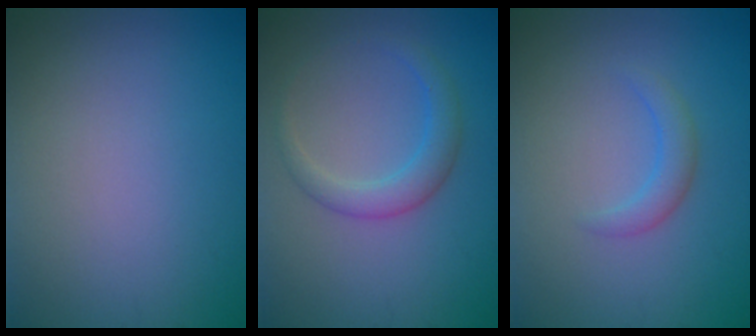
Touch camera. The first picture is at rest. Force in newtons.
{"total": 2.7, "press": 2.7, "slide": 0.1}
{"total": 1.7, "press": 1.7, "slide": 0.3}